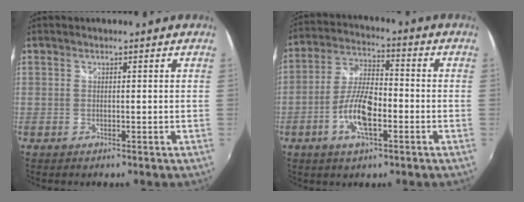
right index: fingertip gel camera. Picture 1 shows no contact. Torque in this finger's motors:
{"motor_torque": [0.03, -0.13, 0.15, 0.04]}